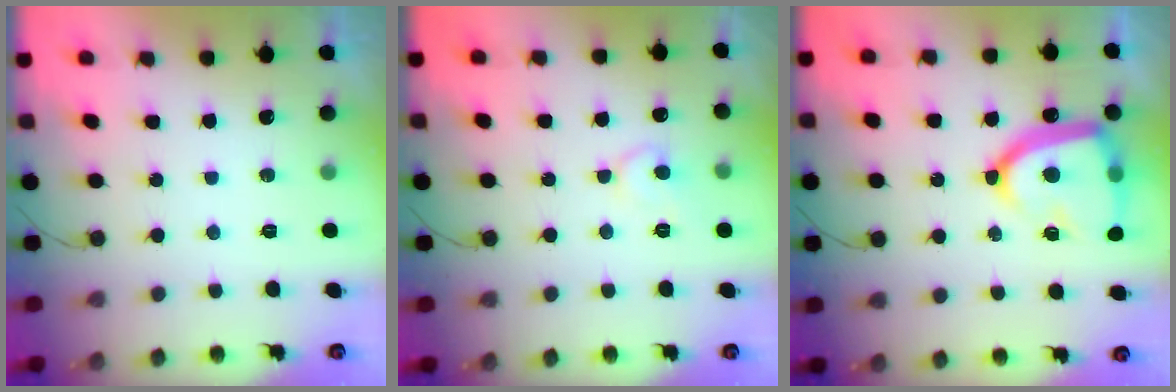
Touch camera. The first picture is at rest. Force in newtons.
{"total": 6.8, "press": 6.8, "slide": 0.7}
{"total": 19.3, "press": 19.2, "slide": 1.6}